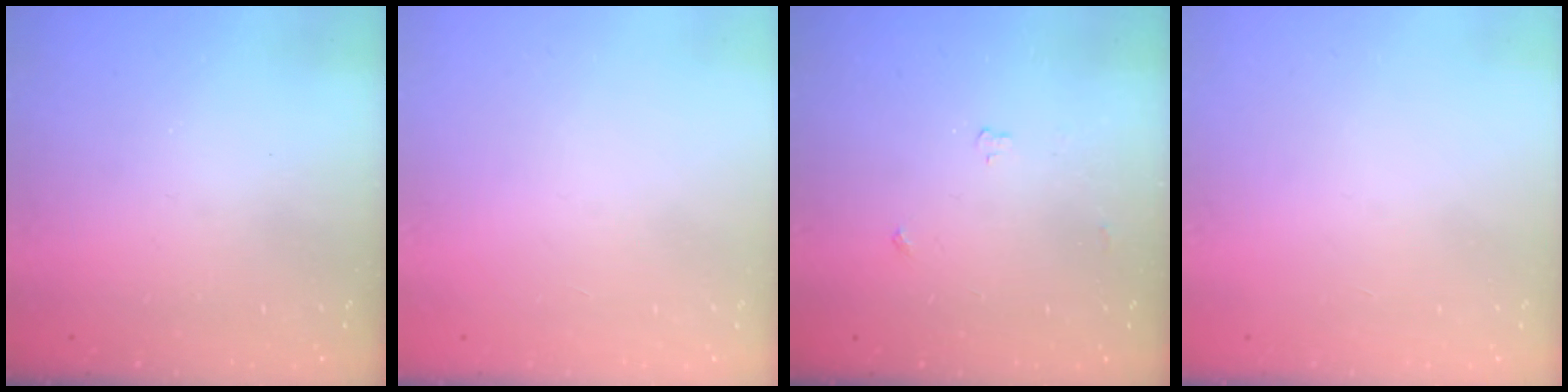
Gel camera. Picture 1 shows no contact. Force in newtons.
{"total": 0.0}
{"total": 2.8, "press": 2.8, "slide": 0.5}
{"total": 0.0}